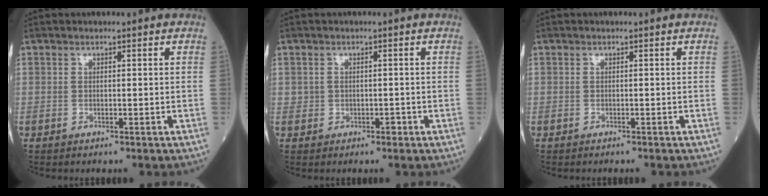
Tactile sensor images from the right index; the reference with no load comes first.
{"total": 1.4, "force": [-0.2, 1.2, 0.6], "torque": [-0.011, 0.004, 0.001]}
{"total": 0.5, "force": [-0.5, 0.0, 0.1], "torque": [0.002, -0.001, -0.011]}